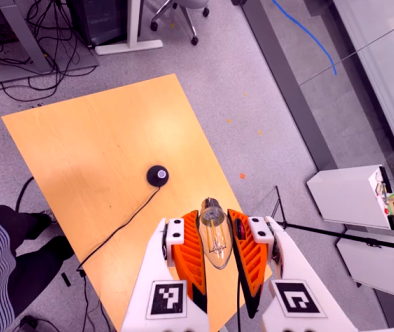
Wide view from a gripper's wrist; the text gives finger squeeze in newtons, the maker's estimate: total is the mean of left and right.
{"total": 22.2, "left": 24.9, "right": 19.5}